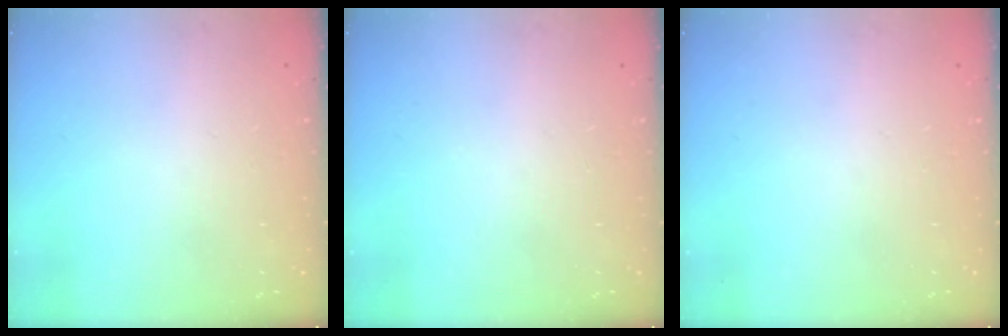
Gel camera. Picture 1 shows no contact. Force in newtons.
{"total": 0.0}
{"total": 0.0}